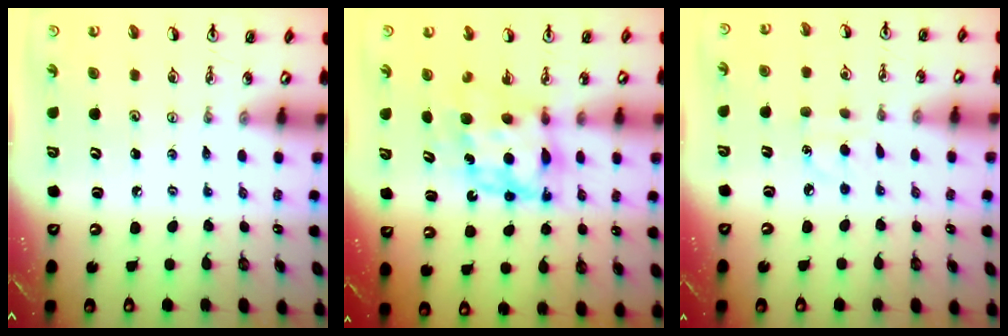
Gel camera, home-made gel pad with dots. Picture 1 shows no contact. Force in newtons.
{"total": 7.6, "press": 7.6, "slide": 0.4}
{"total": 5.0, "press": 4.9, "slide": 0.5}